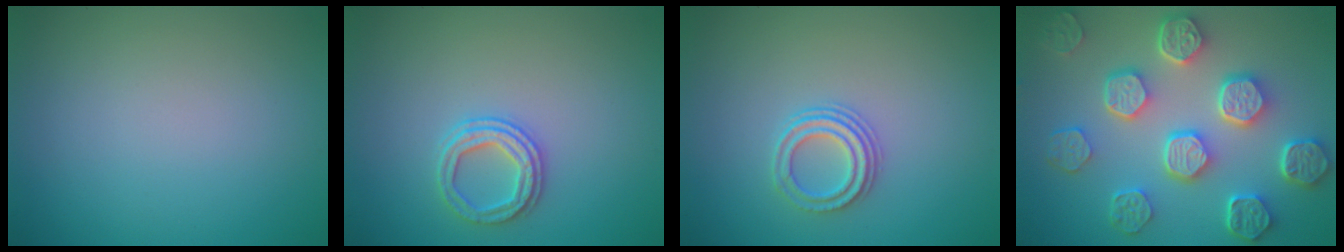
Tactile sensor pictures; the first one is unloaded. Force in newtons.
{"total": 2.5, "press": 2.4, "slide": 0.6}
{"total": 2.5, "press": 2.2, "slide": 1.2}
{"total": 7.9, "press": 6.1, "slide": 5.0}